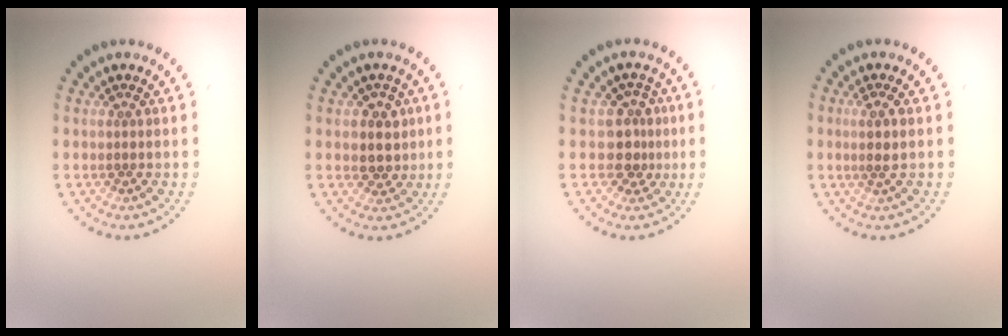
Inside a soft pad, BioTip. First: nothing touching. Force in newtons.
{"total": 2.8, "press": 2.5, "slide": 1.3}
{"total": 2.6, "press": 2.0, "slide": 1.6}
{"total": 1.3, "press": 1.1, "slide": 0.7}